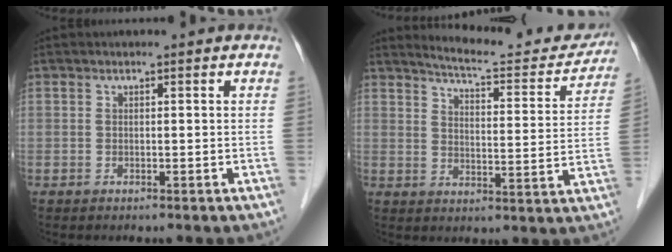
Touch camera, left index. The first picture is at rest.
{"total": 14.2, "force": [13.6, 1.9, 3.4], "torque": [-0.041, -0.030, 0.169]}